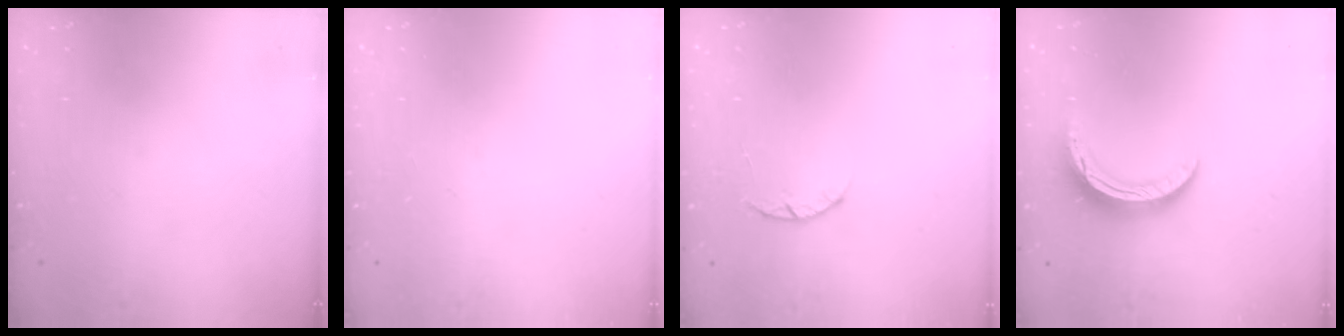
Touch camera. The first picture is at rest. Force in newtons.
{"total": 0.0}
{"total": 3.0, "press": 3.0, "slide": 0.4}
{"total": 9.9, "press": 9.9, "slide": 0.5}